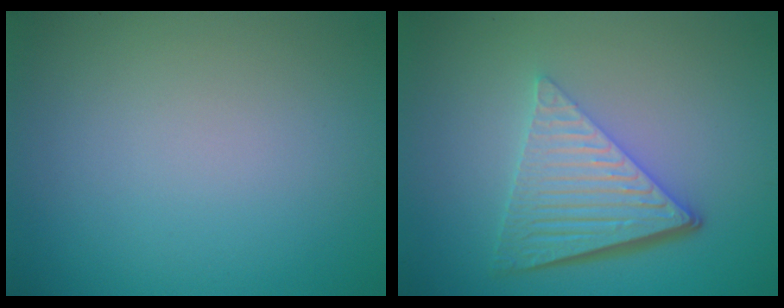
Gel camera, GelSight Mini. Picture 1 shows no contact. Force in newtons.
{"total": 6.5, "press": 4.4, "slide": 4.8}